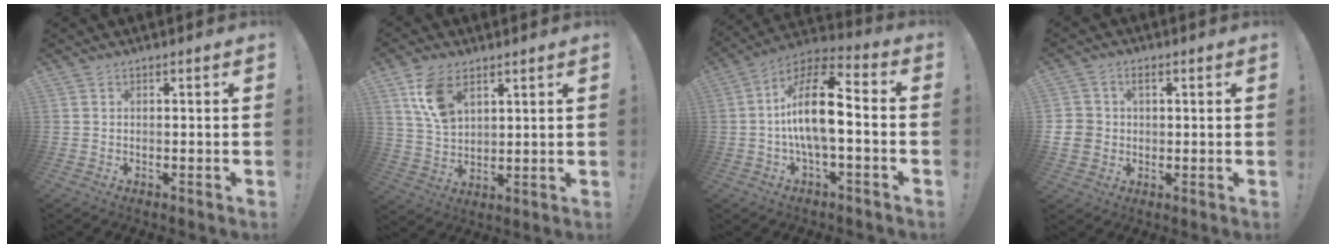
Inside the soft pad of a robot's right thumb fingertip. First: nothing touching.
{"total": 10.3, "force": [5.6, 6.0, 6.3], "torque": [-0.118, -0.015, 0.107]}
{"total": 15.6, "force": [-0.9, 5.7, 14.5], "torque": [-0.263, 0.013, -0.018]}
{"total": 5.9, "force": [0.6, 5.5, 2.2], "torque": [-0.038, -0.003, 0.011]}